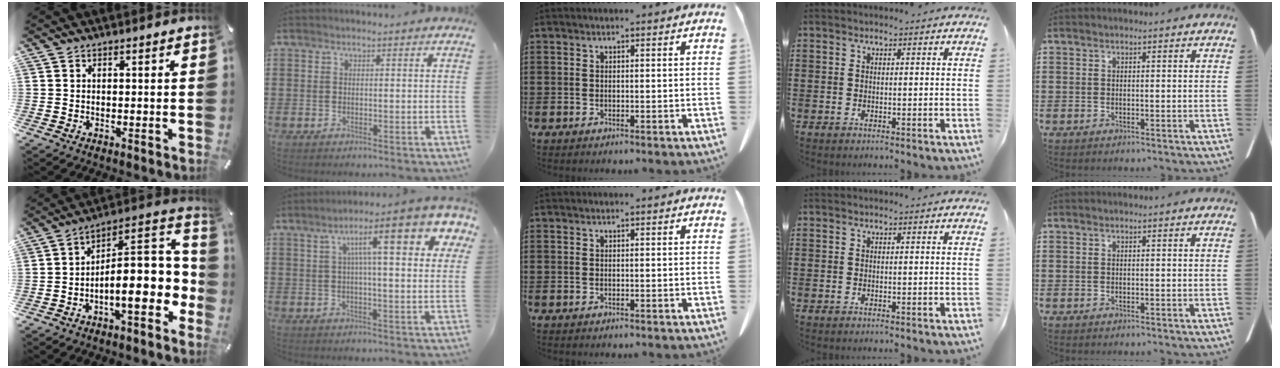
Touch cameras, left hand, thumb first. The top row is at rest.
{"thumb": {"total": 15.5, "force": [-3.8, 6.7, 13.4], "torque": [-0.172, -0.010, -0.056]}, "index": {"total": 11.4, "force": [5.1, 2.3, 9.9], "torque": [-0.164, -0.018, 0.072]}}